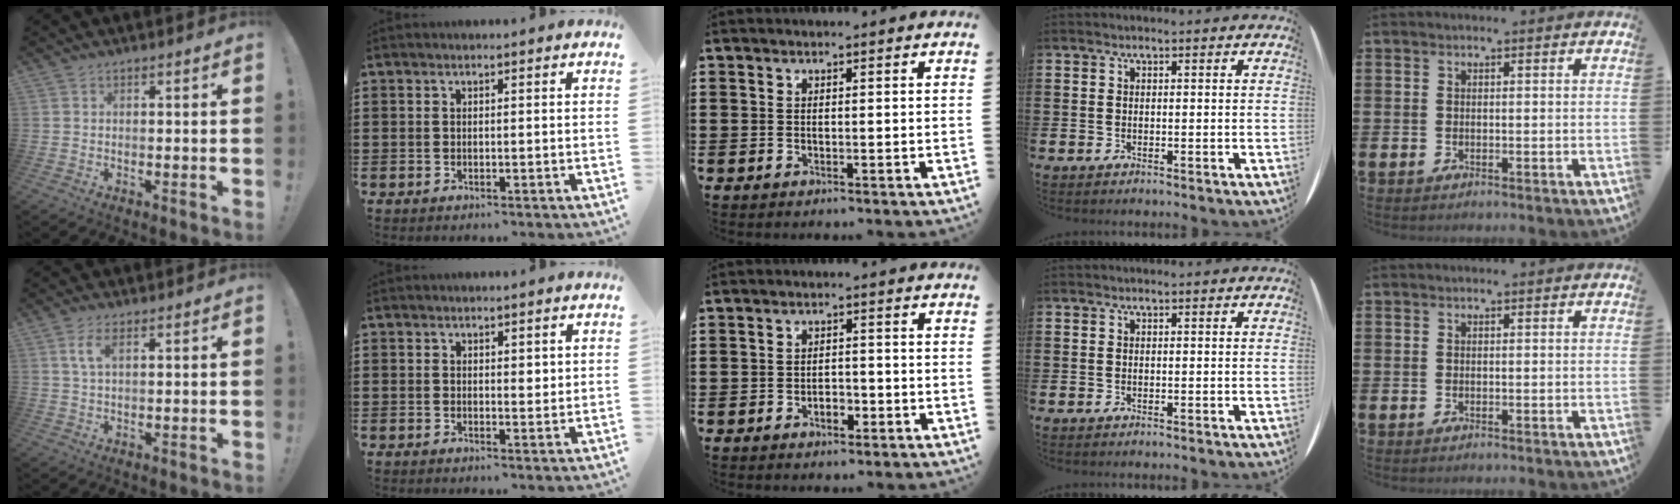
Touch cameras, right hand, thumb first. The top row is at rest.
{"thumb": {"total": 4.3, "force": [2.0, 1.7, 3.4], "torque": [-0.061, -0.001, 0.035]}, "index": {"total": 1.3, "force": [0.8, 0.7, 0.7], "torque": [-0.006, 0.002, 0.011]}, "middle": {"total": 2.8, "force": [-1.5, 1.4, 1.9], "torque": [-0.028, 0.001, -0.031]}}